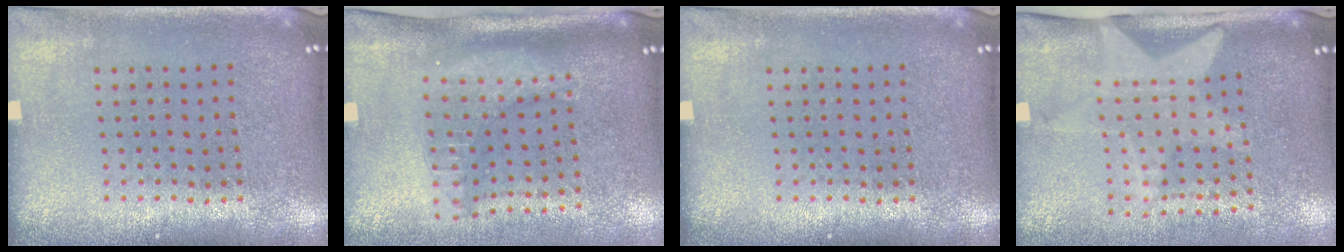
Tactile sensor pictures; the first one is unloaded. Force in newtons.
{"total": 2.1, "press": 1.6, "slide": 1.5}
{"total": 0.0}
{"total": 2.1, "press": 1.5, "slide": 1.5}